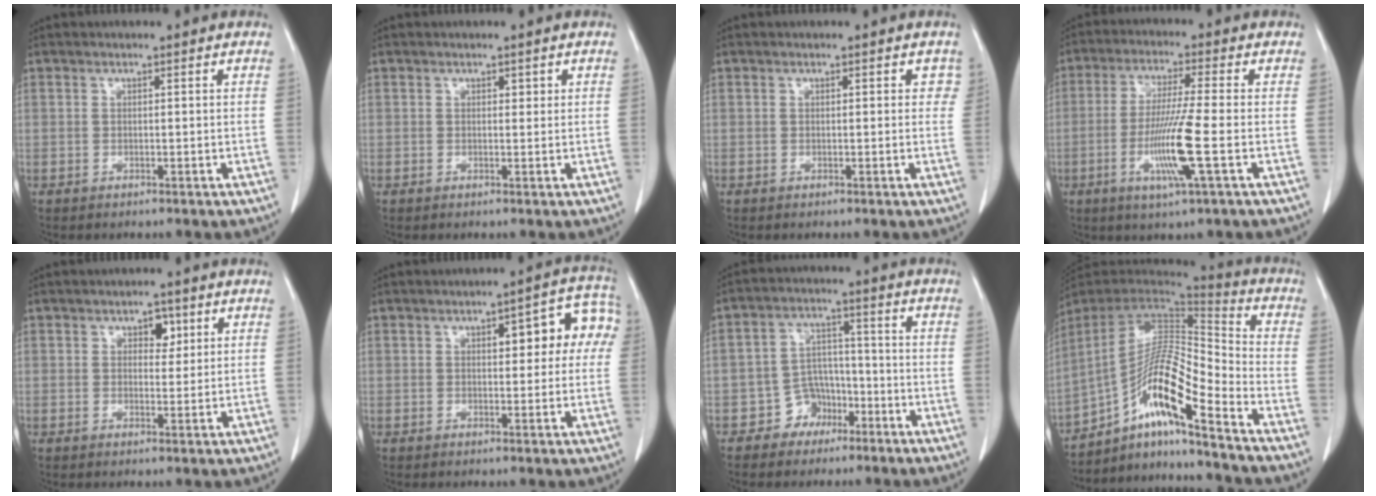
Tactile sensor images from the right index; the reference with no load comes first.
{"total": 0.8, "force": [0.4, 0.5, 0.5], "torque": [-0.001, -0.001, 0.004]}
{"total": 1.6, "force": [0.6, 1.0, 1.0], "torque": [-0.002, 0.010, 0.002]}
{"total": 9.7, "force": [-2.7, -0.9, 9.2], "torque": [-0.185, -0.018, -0.054]}
{"total": 2.9, "force": [1.3, 1.8, 1.9], "torque": [-0.021, 0.003, 0.018]}
{"total": 9.0, "force": [2.3, 3.3, 8.1], "torque": [-0.085, 0.033, 0.023]}
{"total": 6.2, "force": [-3.4, 5.1, 1.1], "torque": [-0.015, 0.020, -0.048]}
{"total": 14.8, "force": [-9.3, 1.0, 11.5], "torque": [-0.206, 0.015, -0.161]}